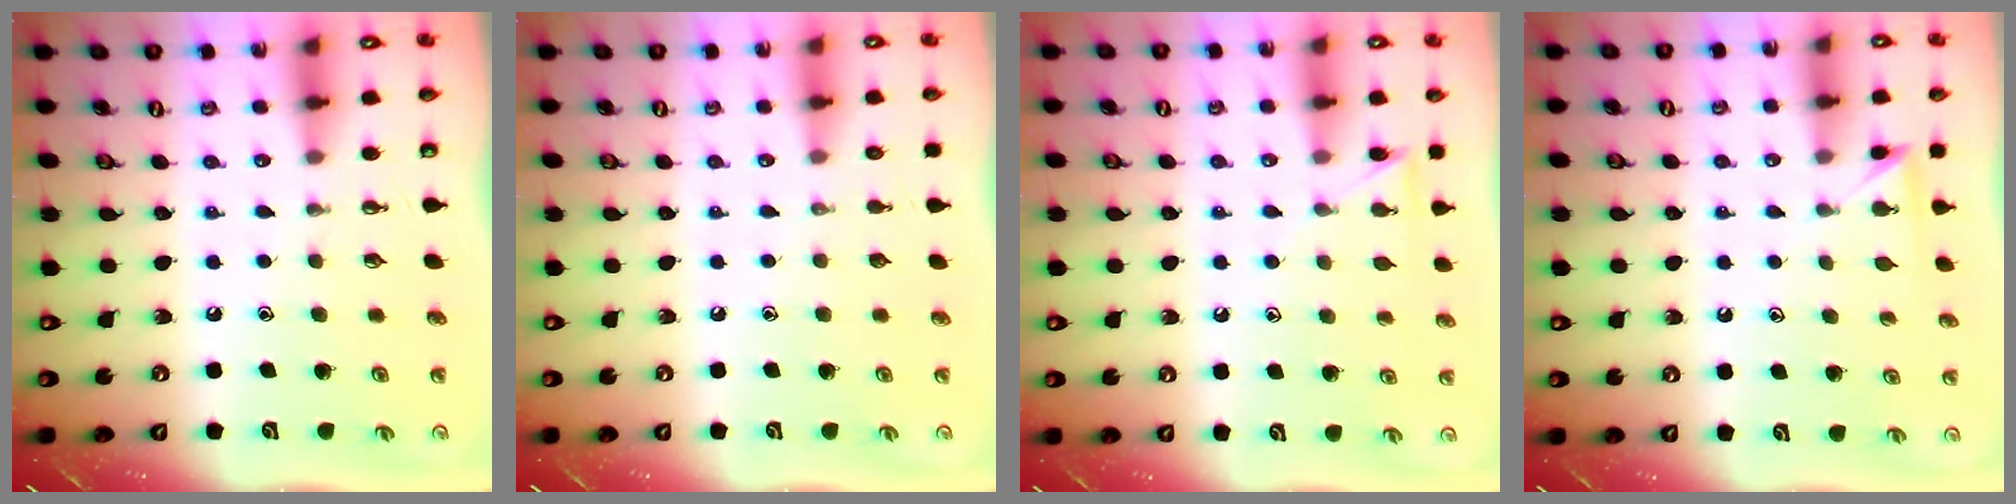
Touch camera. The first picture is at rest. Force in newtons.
{"total": 0.0}
{"total": 7.0, "press": 7.0, "slide": 0.7}
{"total": 2.9, "press": 2.9, "slide": 0.3}